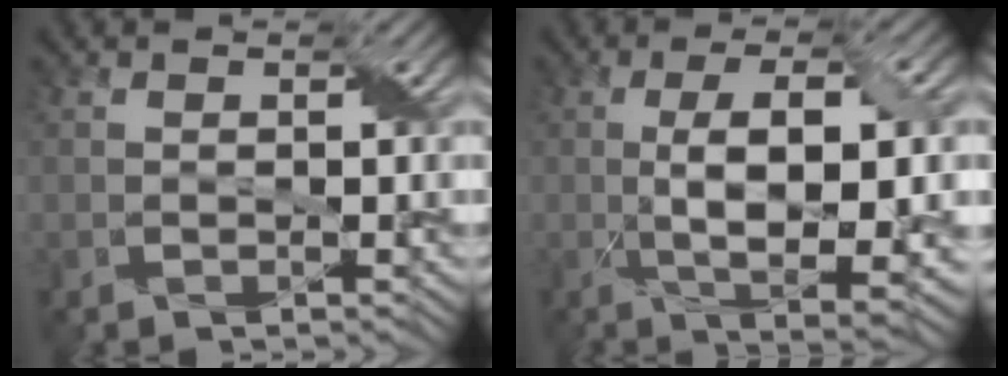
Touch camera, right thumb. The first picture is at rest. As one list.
[{"total": 9.9, "force": [-1.0, 2.8, 9.5], "torque": [-0.161, 0.001, -0.012]}]